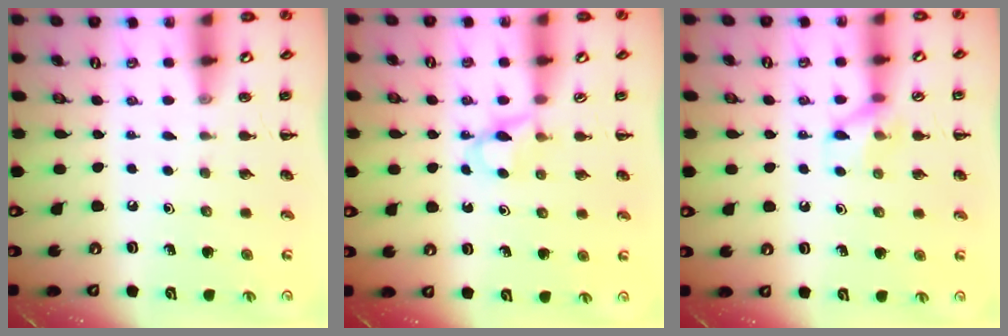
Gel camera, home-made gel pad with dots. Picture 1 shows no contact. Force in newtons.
{"total": 3.5, "press": 3.3, "slide": 1.3}
{"total": 7.7, "press": 7.5, "slide": 1.4}